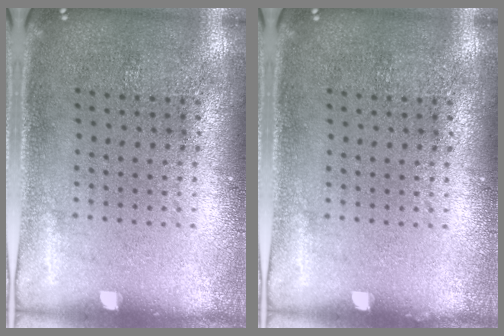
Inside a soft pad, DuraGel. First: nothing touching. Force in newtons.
{"total": 0.0}